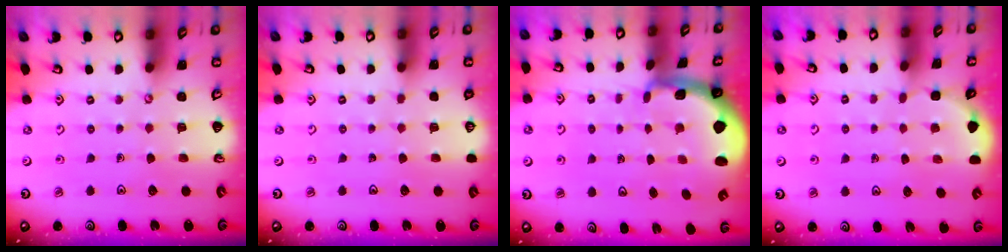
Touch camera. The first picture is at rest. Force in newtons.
{"total": 0.0}
{"total": 1.7, "press": 1.7, "slide": 0.4}
{"total": 1.8, "press": 1.7, "slide": 0.0}